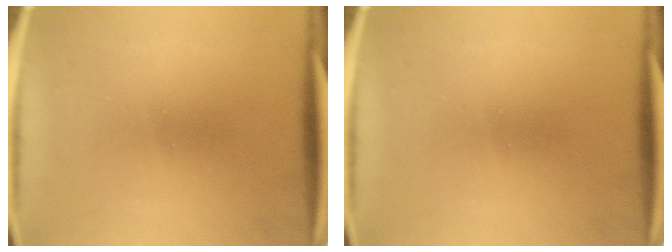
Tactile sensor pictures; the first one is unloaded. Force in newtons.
{"total": 0.0}